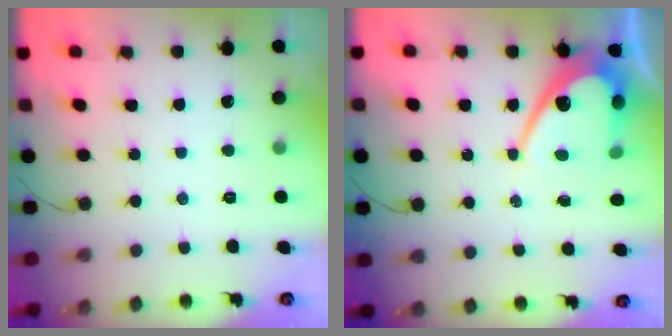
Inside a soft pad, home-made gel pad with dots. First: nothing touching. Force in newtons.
{"total": 10.1, "press": 10.1, "slide": 0.7}